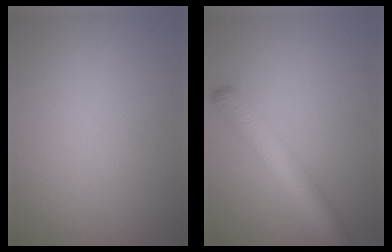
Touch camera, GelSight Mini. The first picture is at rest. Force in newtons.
{"total": 4.3, "press": 4.3, "slide": 0.1}